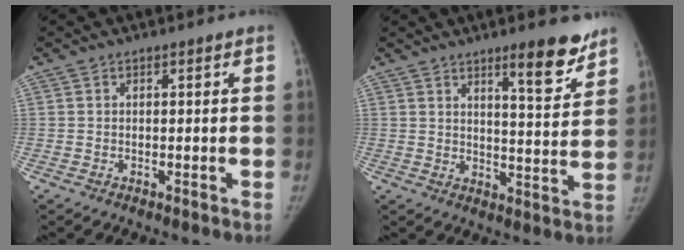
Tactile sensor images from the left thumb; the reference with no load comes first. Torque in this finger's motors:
{"motor_torque": [0.61, -0.66, 1.09, -1.04, 0.09]}